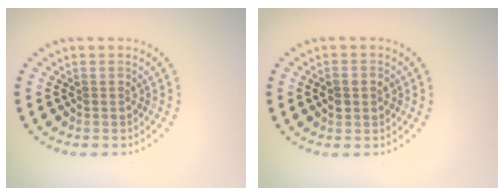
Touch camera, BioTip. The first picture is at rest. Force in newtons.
{"total": 1.4, "press": 1.4, "slide": 0.2}